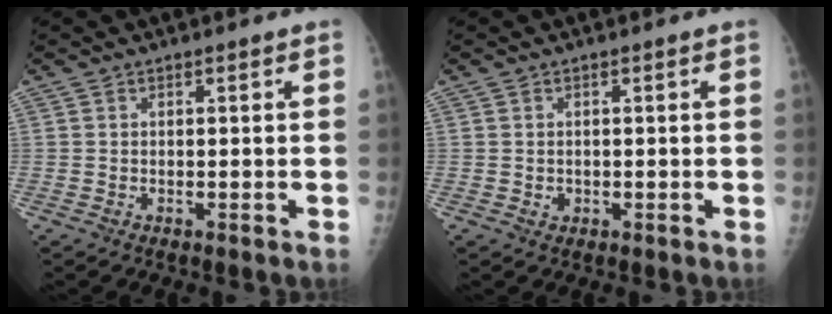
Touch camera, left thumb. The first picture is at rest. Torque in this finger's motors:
{"motor_torque": [-0.42, 0.12, 0.03, 0.01, -0.02]}